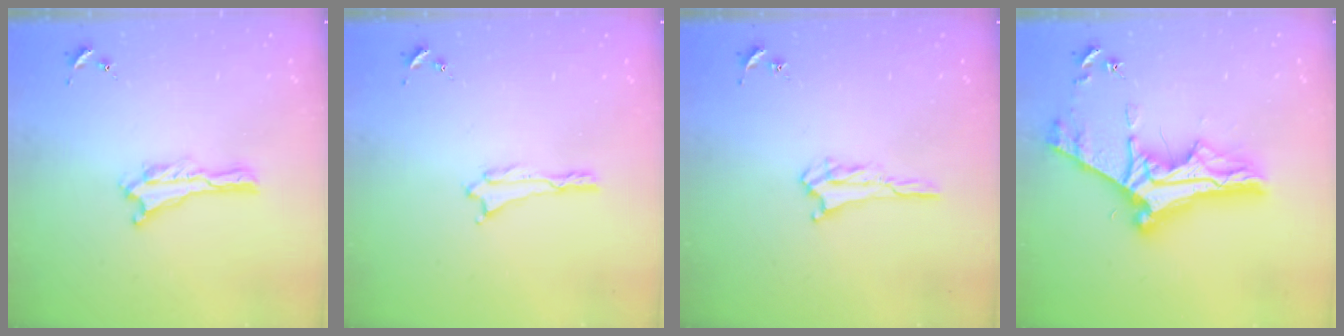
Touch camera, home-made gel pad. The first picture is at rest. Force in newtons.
{"total": 0.0}
{"total": 1.7, "press": 1.7, "slide": 0.2}
{"total": 11.7, "press": 11.6, "slide": 1.1}